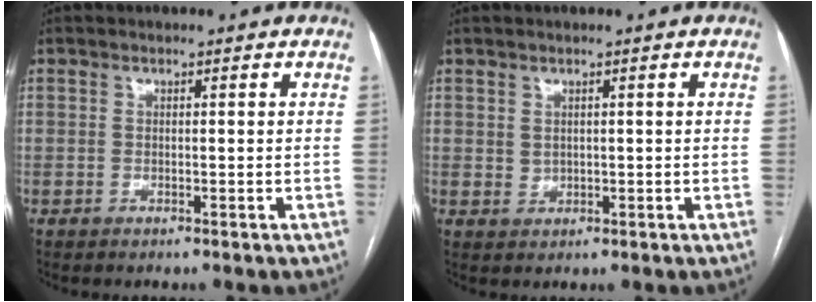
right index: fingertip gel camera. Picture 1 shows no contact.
{"total": 1.2, "force": [0.5, 1.0, 0.5], "torque": [-0.006, -0.003, 0.012]}